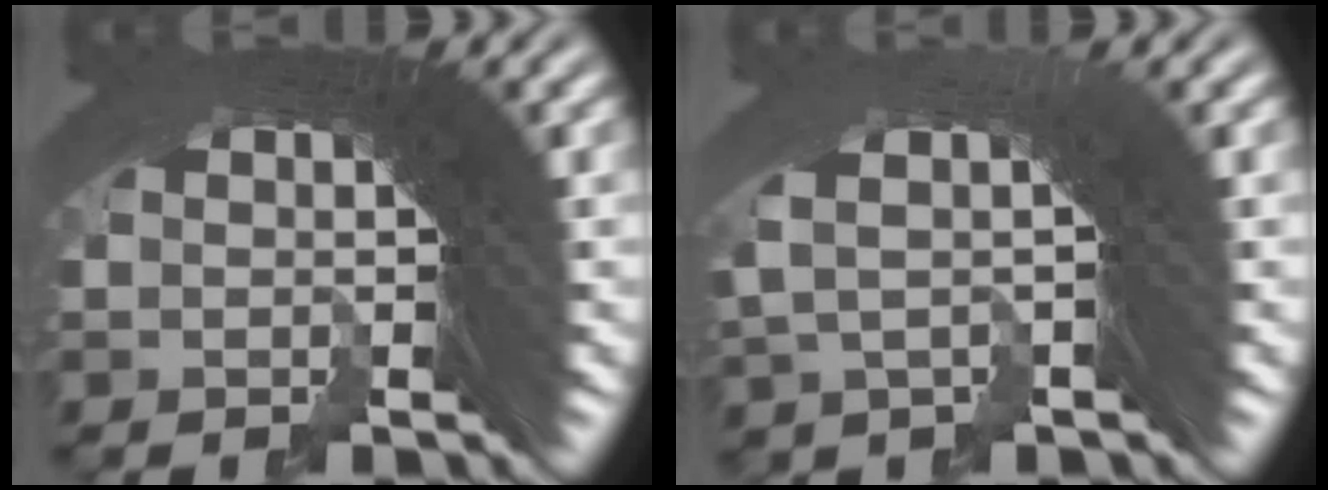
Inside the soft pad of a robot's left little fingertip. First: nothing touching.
{"total": 2.4, "force": [0.6, 0.8, 2.2], "torque": [-0.028, 0.016, 0.007]}